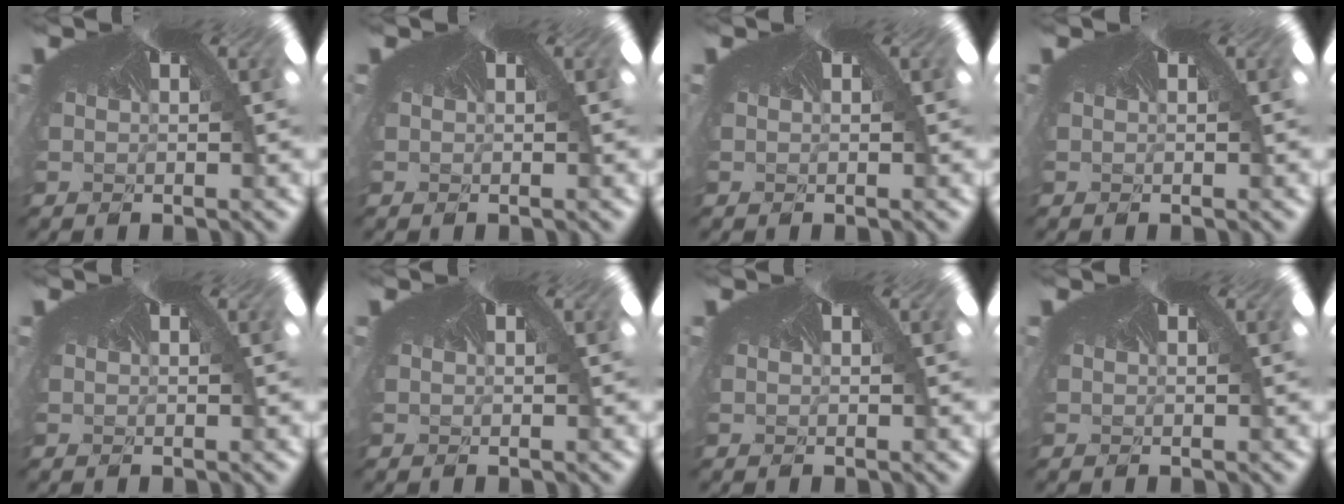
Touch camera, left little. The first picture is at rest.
{"total": 0.0}
{"total": 0.0}
{"total": 0.0}
{"total": 0.0}
{"total": 0.0}
{"total": 0.0}
{"total": 0.0}